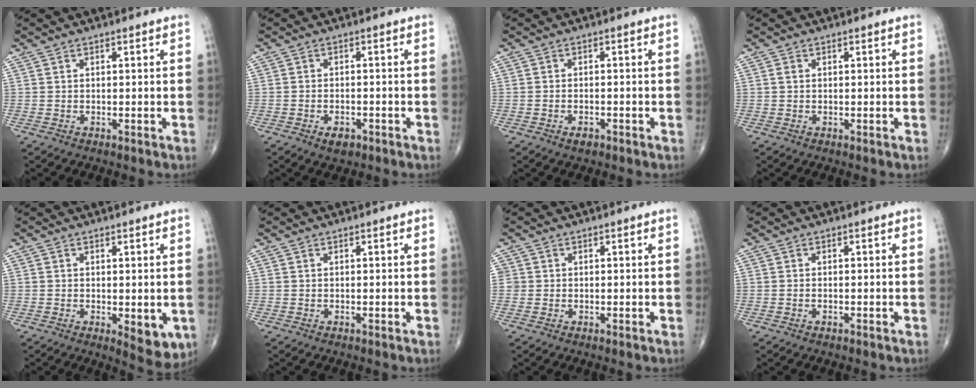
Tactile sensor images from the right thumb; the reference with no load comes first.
{"total": 3.2, "force": [-1.8, 1.8, 2.0], "torque": [-0.029, 0.004, -0.026]}
{"total": 2.0, "force": [-1.2, 1.1, 1.1], "torque": [-0.020, 0.006, -0.018]}
{"total": 0.8, "force": [0.1, 0.7, 0.5], "torque": [-0.009, 0.001, 0.001]}
{"total": 6.0, "force": [-1.3, 2.8, 5.2], "torque": [-0.054, -0.013, -0.011]}
{"total": 0.0}
{"total": 1.2, "force": [0.0, 1.2, 0.1], "torque": [0.009, 0.005, -0.002]}
{"total": 0.6, "force": [-0.3, 0.3, 0.4], "torque": [-0.011, 0.004, -0.004]}